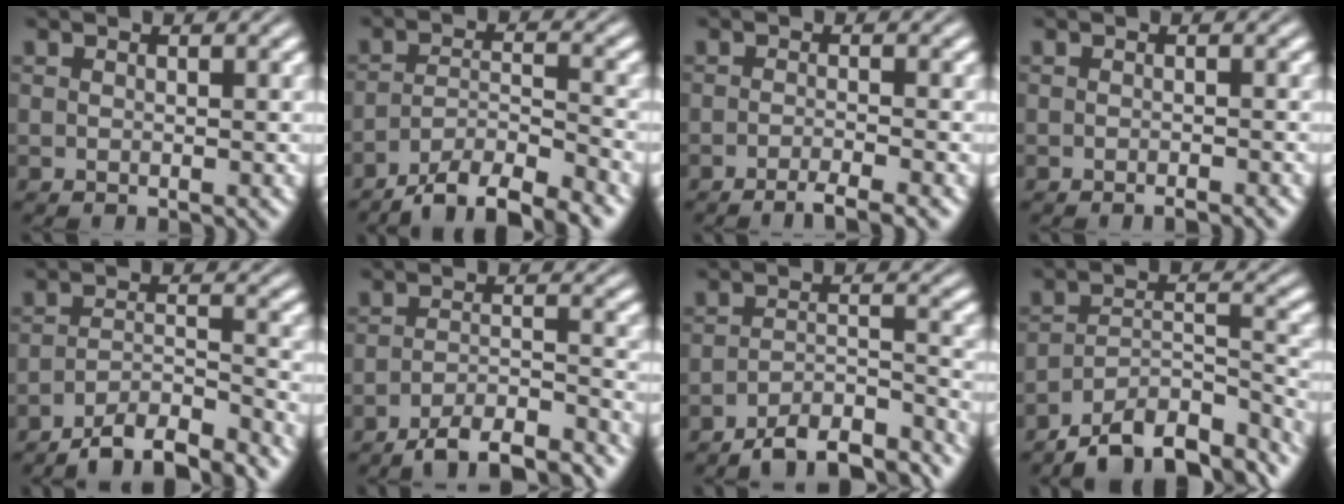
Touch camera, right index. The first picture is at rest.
{"total": 6.7, "force": [-5.5, 2.0, 3.2], "torque": [-0.037, -0.017, -0.086]}
{"total": 2.9, "force": [-2.5, -0.2, 1.5], "torque": [-0.016, -0.004, -0.043]}
{"total": 1.1, "force": [-1.1, -0.3, 0.2], "torque": [-0.001, 0.002, -0.019]}
{"total": 5.9, "force": [-5.6, 0.6, 1.9], "torque": [-0.018, -0.017, -0.088]}
{"total": 6.7, "force": [-6.2, 0.6, 2.2], "torque": [-0.021, -0.020, -0.095]}
{"total": 7.3, "force": [-6.9, 0.9, 2.4], "torque": [-0.017, -0.017, -0.106]}
{"total": 10.0, "force": [-8.4, 3.4, 4.3], "torque": [-0.060, -0.034, -0.120]}